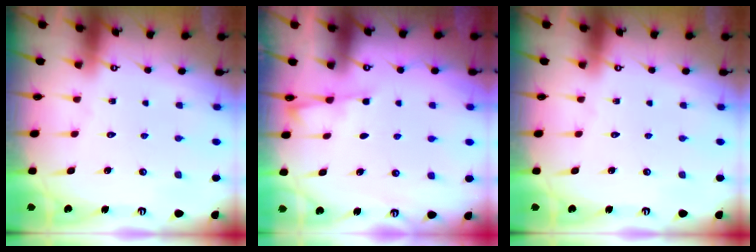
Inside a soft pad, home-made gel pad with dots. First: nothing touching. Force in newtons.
{"total": 2.3, "press": 2.3, "slide": 0.4}
{"total": 0.0}